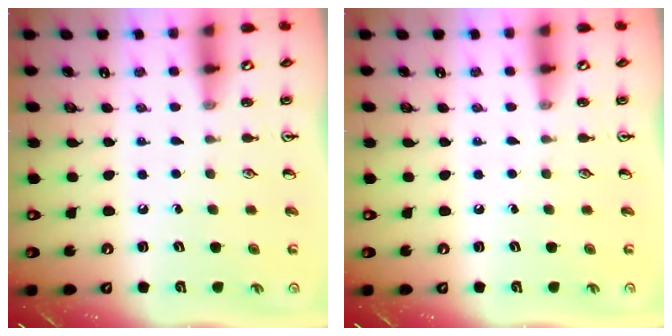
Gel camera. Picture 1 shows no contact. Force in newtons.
{"total": 0.0}